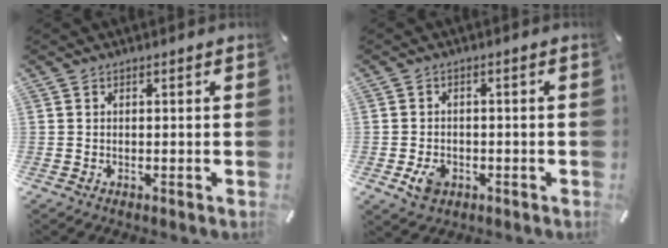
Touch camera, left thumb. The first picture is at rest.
{"total": 4.6, "force": [-1.7, 3.5, 2.4], "torque": [-0.044, 0.001, -0.032]}